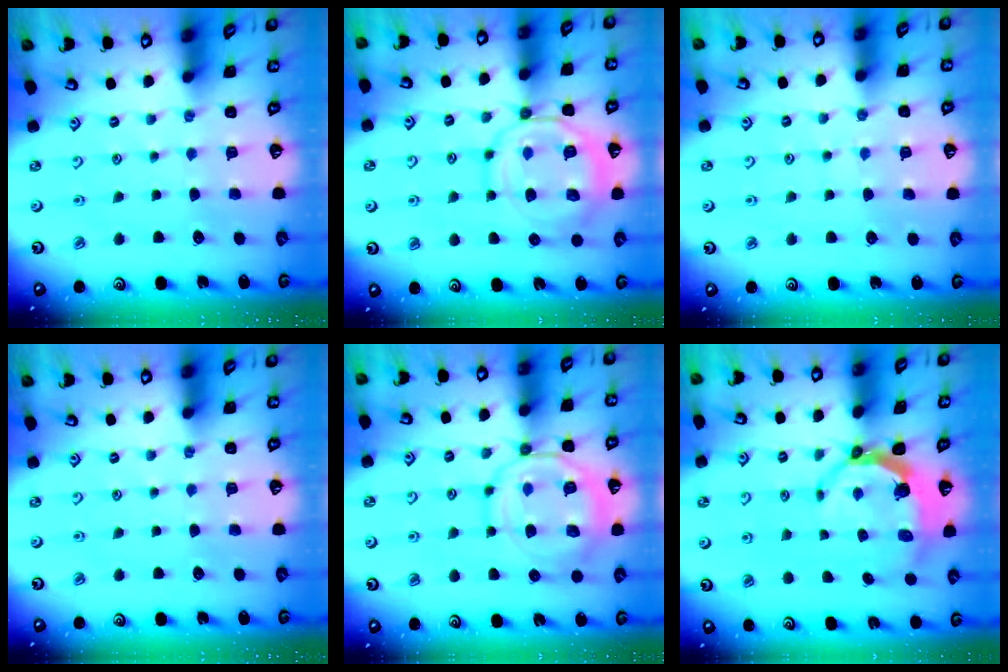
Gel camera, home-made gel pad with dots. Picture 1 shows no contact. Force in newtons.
{"total": 12.4, "press": 12.3, "slide": 1.5}
{"total": 4.5, "press": 4.4, "slide": 0.4}
{"total": 0.0}
{"total": 12.4, "press": 12.3, "slide": 1.5}
{"total": 6.3, "press": 4.9, "slide": 3.8}